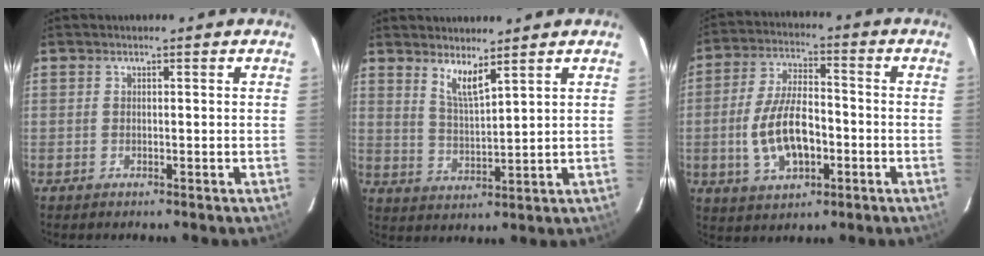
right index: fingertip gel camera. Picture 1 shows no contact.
{"total": 5.1, "force": [3.8, 0.5, 3.3], "torque": [-0.064, -0.009, 0.072]}
{"total": 12.4, "force": [-3.0, 6.1, 10.4], "torque": [-0.211, 0.006, -0.045]}